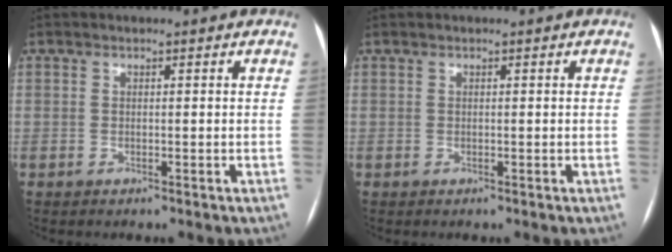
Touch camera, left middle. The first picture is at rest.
{"total": 0.0}